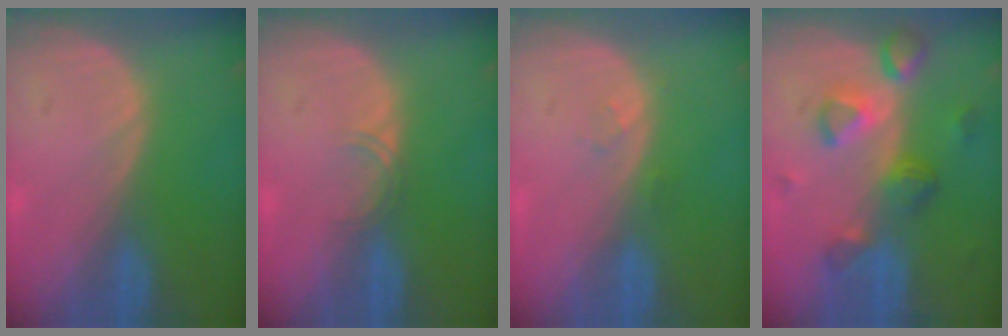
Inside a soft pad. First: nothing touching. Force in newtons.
{"total": 1.4, "press": 1.4, "slide": 0.2}
{"total": 1.1, "press": 1.0, "slide": 0.1}
{"total": 8.0, "press": 7.2, "slide": 3.5}